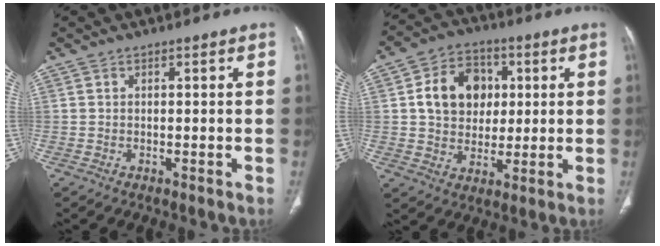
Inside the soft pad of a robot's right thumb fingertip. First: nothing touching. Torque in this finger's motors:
{"motor_torque": [-1.10, 1.15, 0.93, -0.29, 0.09]}